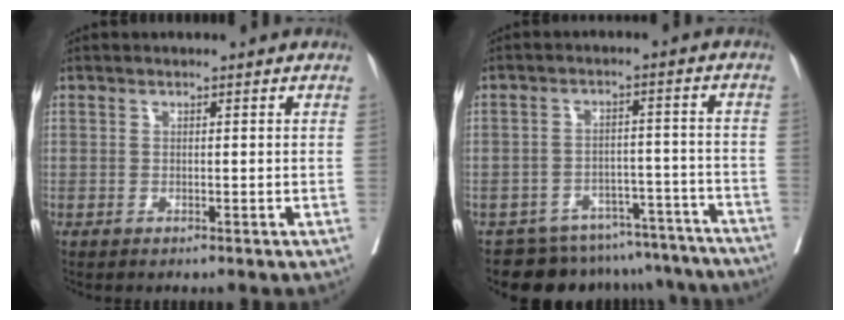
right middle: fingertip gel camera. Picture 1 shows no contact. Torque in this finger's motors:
{"motor_torque": [1.07, -1.07, 0.05, 0.03]}